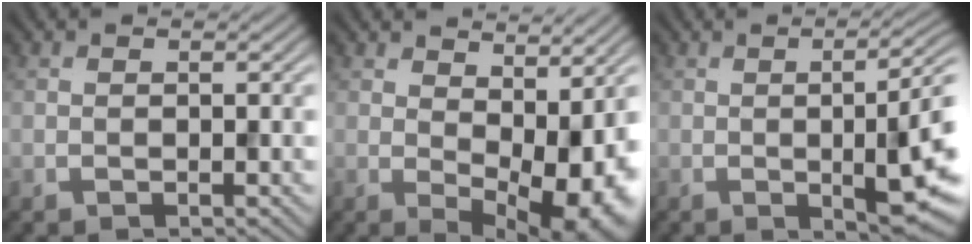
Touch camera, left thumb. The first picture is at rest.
{"total": 12.0, "force": [1.2, 5.9, 10.4], "torque": [-0.132, -0.010, 0.041]}
{"total": 9.1, "force": [-0.4, 2.5, 8.7], "torque": [-0.122, -0.007, -0.005]}